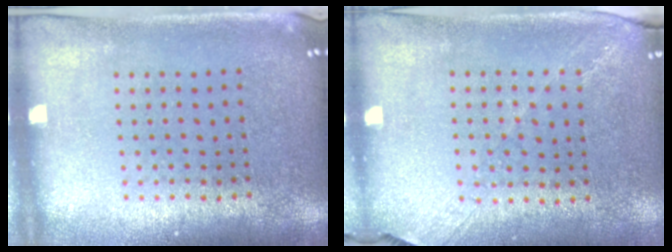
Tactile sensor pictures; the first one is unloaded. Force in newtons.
{"total": 1.3, "press": 1.0, "slide": 0.8}